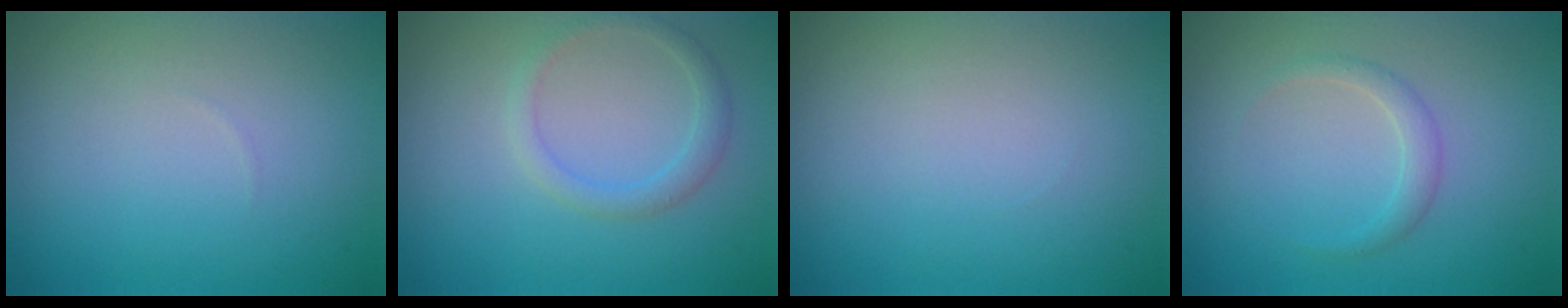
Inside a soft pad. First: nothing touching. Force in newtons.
{"total": 1.8, "press": 1.8, "slide": 0.1}
{"total": 0.0}
{"total": 1.4, "press": 1.4, "slide": 0.1}